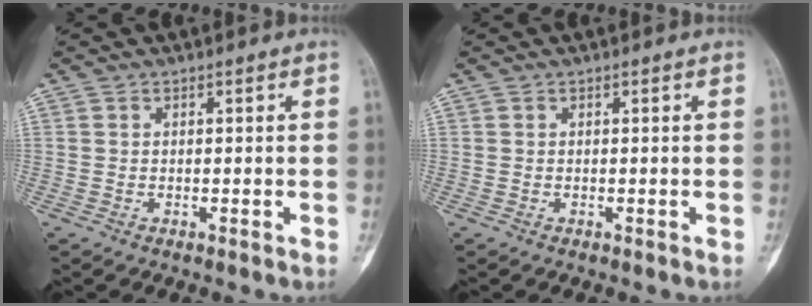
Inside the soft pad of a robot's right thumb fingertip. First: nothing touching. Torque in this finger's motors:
{"motor_torque": [1.23, 1.05, 0.00, 0.00, 0.05]}